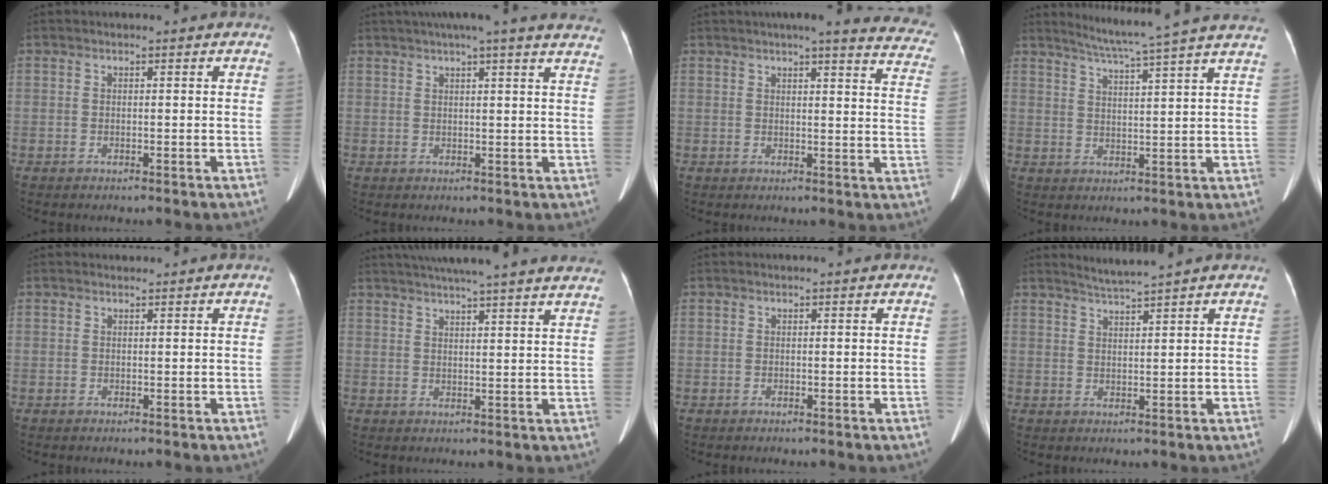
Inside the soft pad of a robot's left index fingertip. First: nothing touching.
{"total": 17.5, "force": [15.0, 0.4, 8.9], "torque": [-0.133, 0.012, 0.174]}
{"total": 18.0, "force": [16.0, 2.0, 7.9], "torque": [-0.083, -0.050, 0.161]}
{"total": 13.1, "force": [11.5, -1.9, 6.1], "torque": [-0.104, -0.015, 0.147]}
{"total": 0.0}
{"total": 21.5, "force": [19.0, 0.7, 10.1], "torque": [-0.165, 0.016, 0.241]}
{"total": 0.0}
{"total": 2.8, "force": [2.5, -1.3, 0.4], "torque": [-0.012, -0.004, 0.053]}